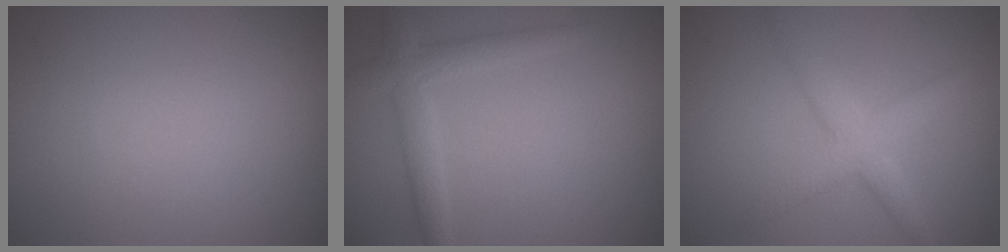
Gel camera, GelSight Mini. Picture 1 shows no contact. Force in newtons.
{"total": 2.6, "press": 2.6, "slide": 0.1}
{"total": 3.0, "press": 3.0, "slide": 0.2}